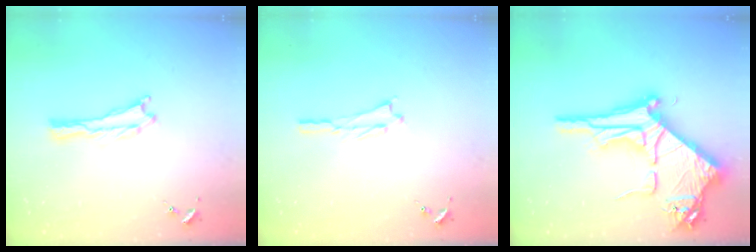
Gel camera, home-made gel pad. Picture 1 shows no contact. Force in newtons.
{"total": 0.7, "press": 0.7, "slide": 0.1}
{"total": 10.9, "press": 10.9, "slide": 1.1}